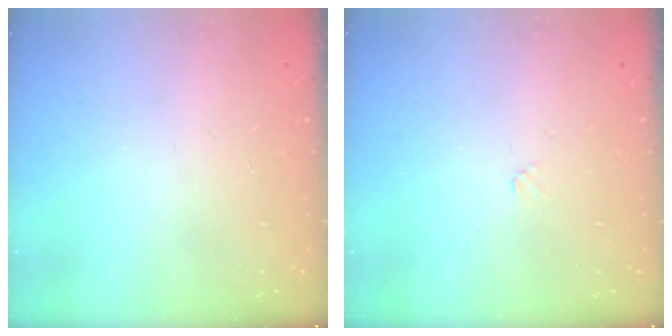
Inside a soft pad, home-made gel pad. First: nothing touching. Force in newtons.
{"total": 0.9, "press": 0.9, "slide": 0.2}